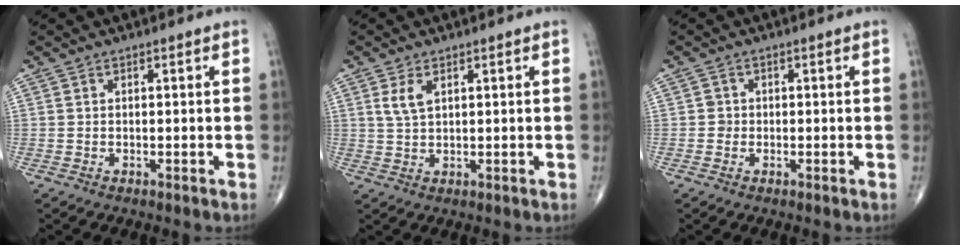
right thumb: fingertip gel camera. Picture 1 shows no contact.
{"total": 3.4, "force": [1.4, 1.6, 2.6], "torque": [-0.053, -0.001, 0.033]}
{"total": 1.2, "force": [-0.2, 1.2, 0.2], "torque": [0.004, 0.004, -0.004]}